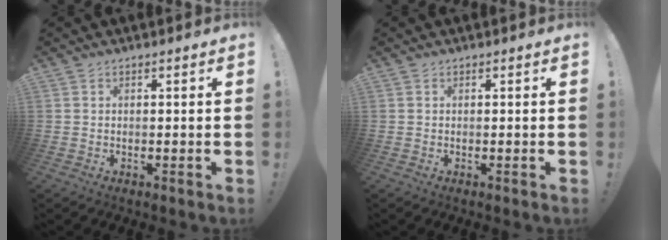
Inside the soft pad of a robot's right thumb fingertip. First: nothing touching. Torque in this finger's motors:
{"motor_torque": [-0.12, 0.22, -0.24, 0.13, 0.04]}